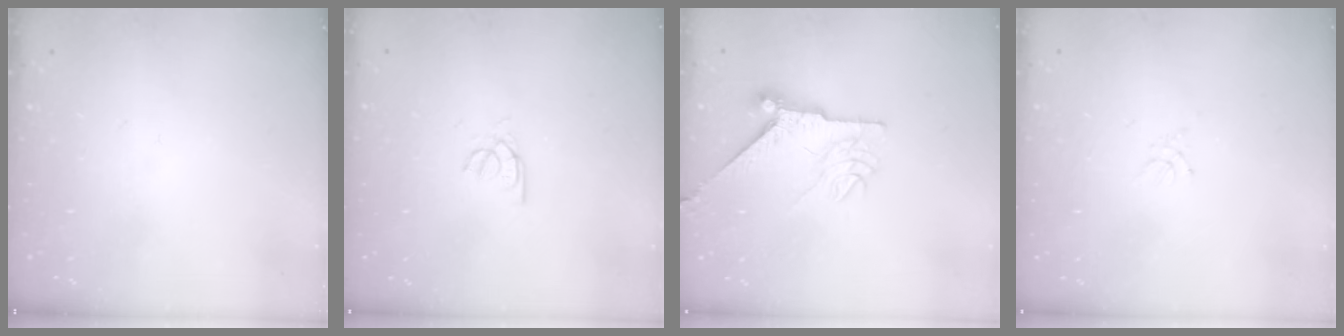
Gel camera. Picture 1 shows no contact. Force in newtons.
{"total": 3.6, "press": 3.5, "slide": 0.4}
{"total": 8.4, "press": 8.4, "slide": 0.5}
{"total": 2.3, "press": 2.2, "slide": 0.3}